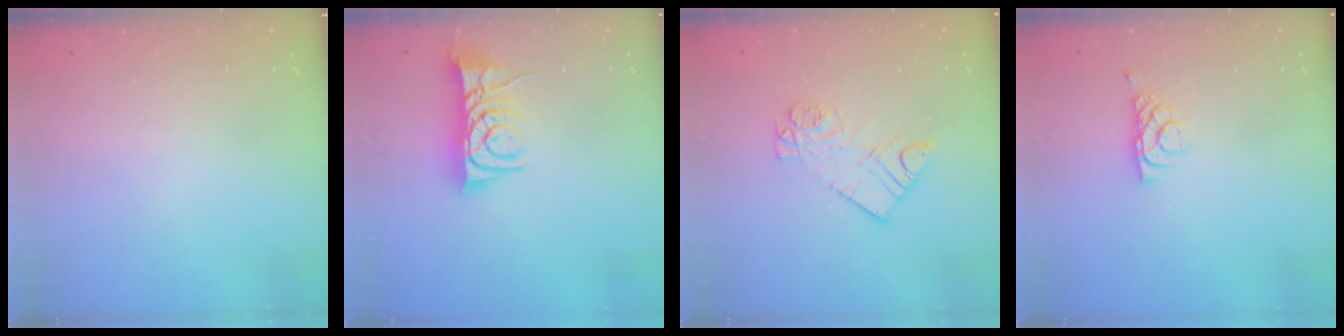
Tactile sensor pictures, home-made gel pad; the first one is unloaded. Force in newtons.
{"total": 10.4, "press": 10.4, "slide": 0.8}
{"total": 9.9, "press": 9.9, "slide": 0.7}
{"total": 6.0, "press": 6.0, "slide": 0.8}